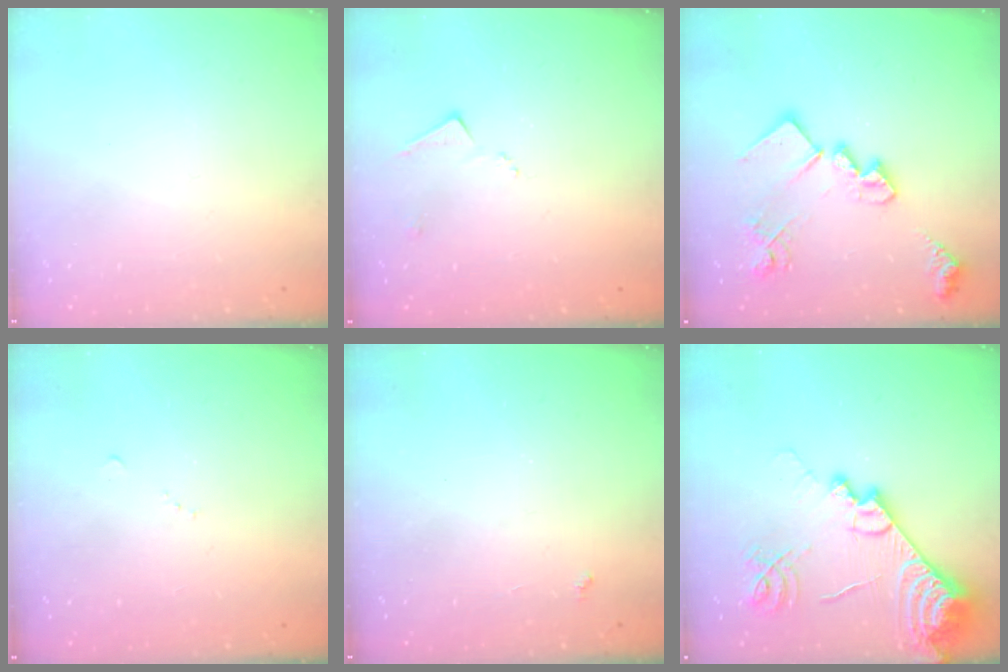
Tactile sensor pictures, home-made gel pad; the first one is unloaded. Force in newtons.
{"total": 6.4, "press": 6.4, "slide": 0.8}
{"total": 19.8, "press": 19.8, "slide": 1.0}
{"total": 4.4, "press": 4.3, "slide": 0.7}
{"total": 2.3, "press": 2.3, "slide": 0.4}
{"total": 20.0, "press": 19.9, "slide": 2.0}